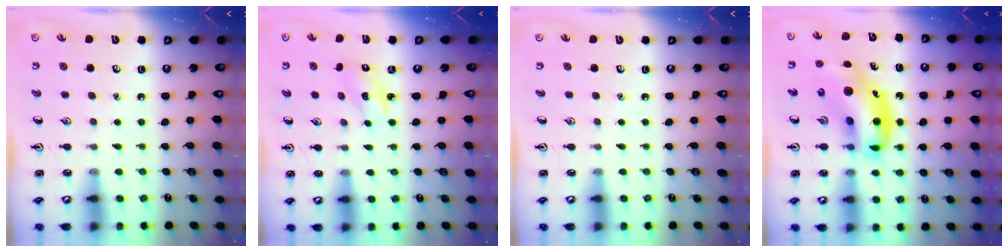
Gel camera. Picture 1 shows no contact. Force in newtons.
{"total": 2.5, "press": 2.4, "slide": 0.5}
{"total": 0.0}
{"total": 14.3, "press": 13.8, "slide": 3.8}